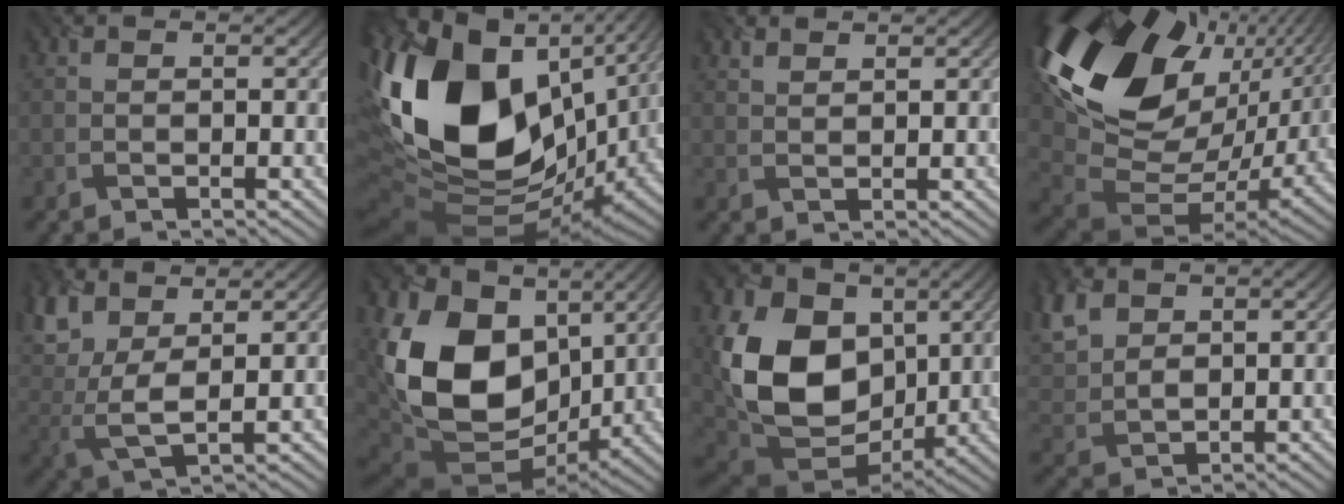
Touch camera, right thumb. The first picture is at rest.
{"total": 21.0, "force": [2.6, 13.8, 15.6], "torque": [-0.363, -0.027, 0.073]}
{"total": 1.6, "force": [1.5, 0.3, 0.4], "torque": [-0.015, 0.004, 0.033]}
{"total": 20.2, "force": [8.4, 12.7, 13.3], "torque": [-0.291, 0.010, 0.163]}
{"total": 9.1, "force": [4.7, 4.1, 6.6], "torque": [-0.192, 0.011, 0.091]}
{"total": 18.9, "force": [3.6, 13.4, 12.8], "torque": [-0.303, -0.007, 0.073]}
{"total": 17.1, "force": [2.4, 12.4, 11.6], "torque": [-0.262, -0.012, 0.045]}
{"total": 7.7, "force": [4.0, 4.8, 4.5], "torque": [-0.141, 0.018, 0.079]}